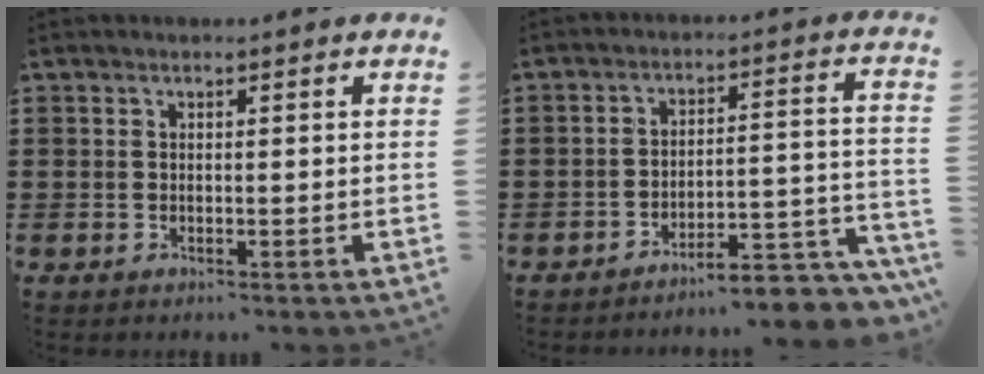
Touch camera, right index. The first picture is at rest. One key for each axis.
{"total": 6.2, "fx": -5.8, "fy": 0.7, "fz": 2.2, "tx": -0.030, "ty": 0.002, "tz": -0.112}